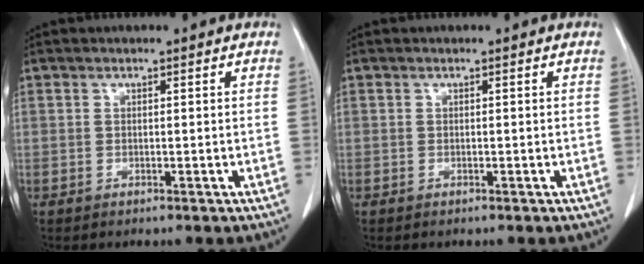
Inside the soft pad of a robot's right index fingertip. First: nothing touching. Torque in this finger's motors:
{"motor_torque": [0.00, 0.00, 0.00, 0.00]}